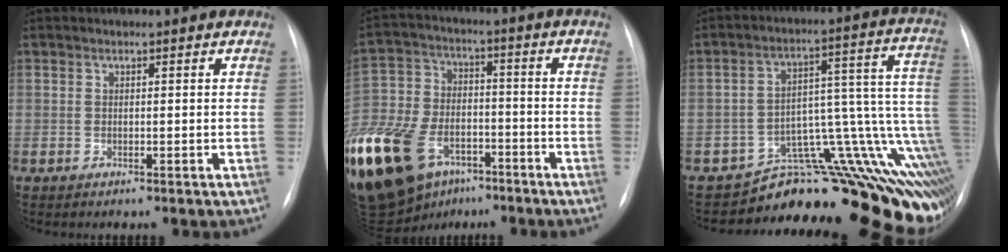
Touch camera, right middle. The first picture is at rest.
{"total": 37.2, "force": [-19.7, 23.8, 20.8], "torque": [-0.590, -0.033, -0.336]}
{"total": 14.5, "force": [-8.6, 5.3, 10.4], "torque": [-0.047, 0.104, -0.099]}